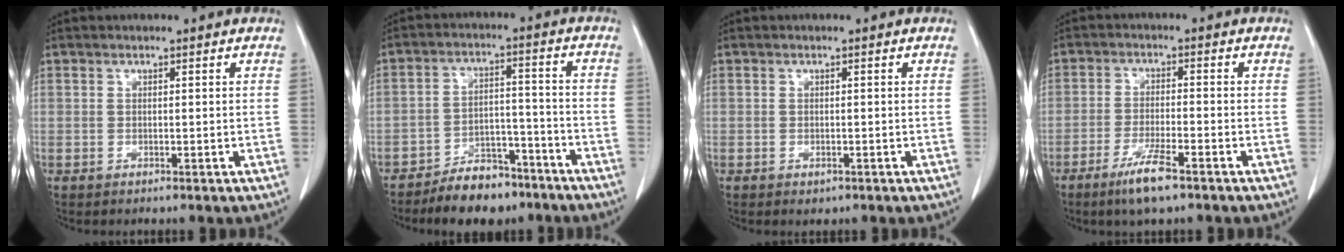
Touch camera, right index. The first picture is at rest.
{"total": 8.7, "force": [-7.3, 3.9, 2.4], "torque": [-0.032, 0.017, -0.120]}
{"total": 1.0, "force": [-0.6, 0.6, 0.6], "torque": [-0.008, -0.001, -0.003]}
{"total": 6.2, "force": [-4.1, 0.5, 4.6], "torque": [-0.092, -0.011, -0.075]}